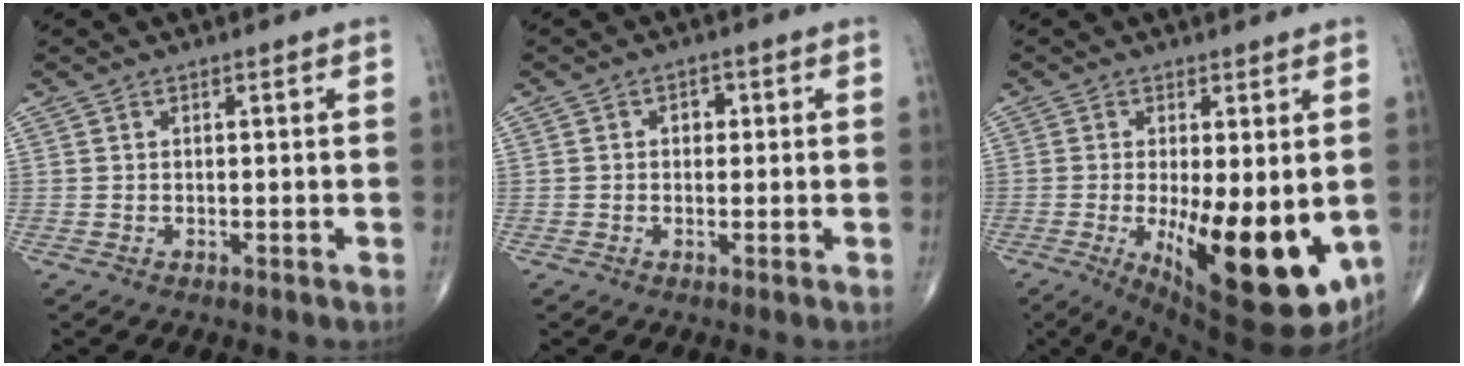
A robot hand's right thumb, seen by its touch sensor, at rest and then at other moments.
{"total": 2.1, "force": [0.3, 1.7, 1.3], "torque": [-0.006, 0.004, -0.001]}
{"total": 19.5, "force": [-3.9, 7.1, 17.7], "torque": [-0.228, -0.034, -0.033]}